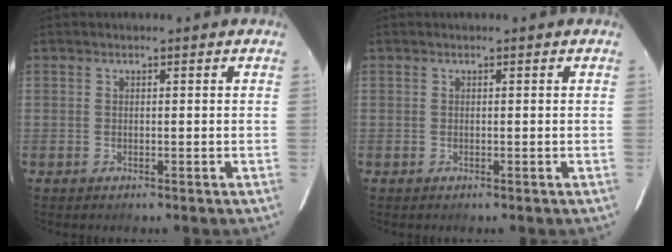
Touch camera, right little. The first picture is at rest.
{"total": 0.0}